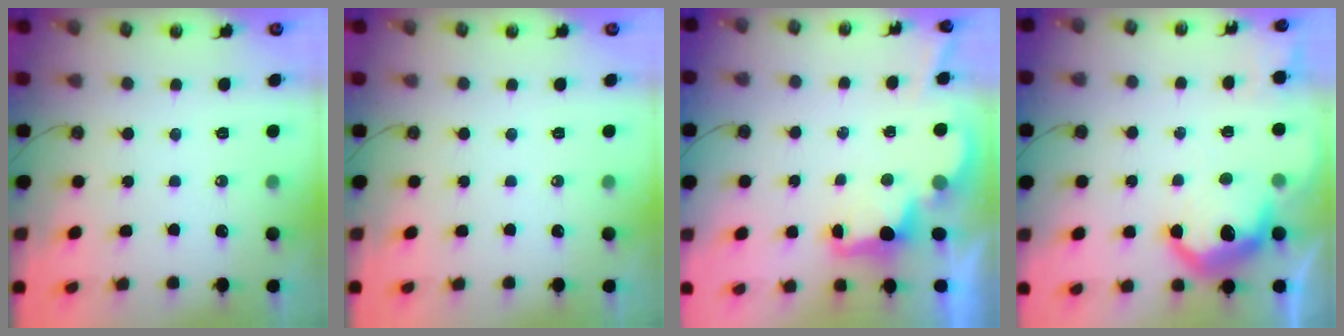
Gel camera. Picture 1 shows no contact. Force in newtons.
{"total": 0.0}
{"total": 2.6, "press": 2.4, "slide": 0.8}
{"total": 12.2, "press": 12.2, "slide": 1.1}